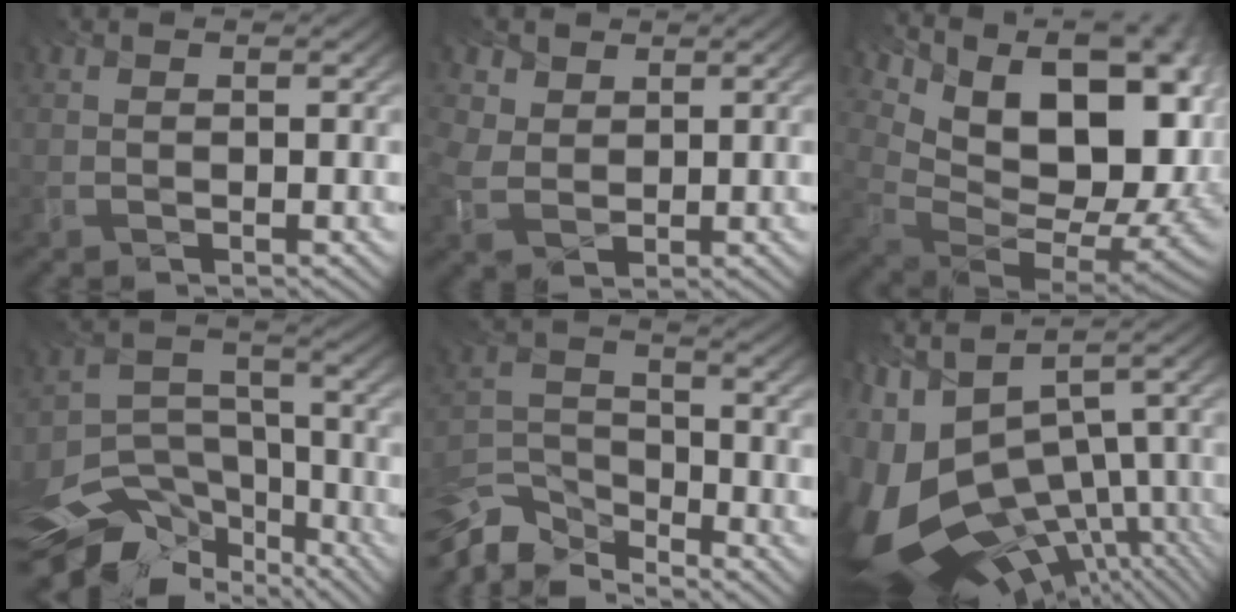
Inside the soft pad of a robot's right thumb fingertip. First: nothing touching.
{"total": 3.3, "force": [1.7, 2.8, 0.7], "torque": [-0.054, -0.006, 0.060]}
{"total": 18.2, "force": [2.6, 12.3, 13.2], "torque": [-0.225, -0.010, 0.122]}
{"total": 13.9, "force": [-10.4, 7.7, 4.9], "torque": [-0.111, -0.051, -0.138]}
{"total": 8.6, "force": [-8.5, 1.4, 0.2], "torque": [-0.020, -0.021, -0.159]}
{"total": 16.5, "force": [-6.6, 8.4, 12.5], "torque": [-0.307, -0.044, -0.066]}